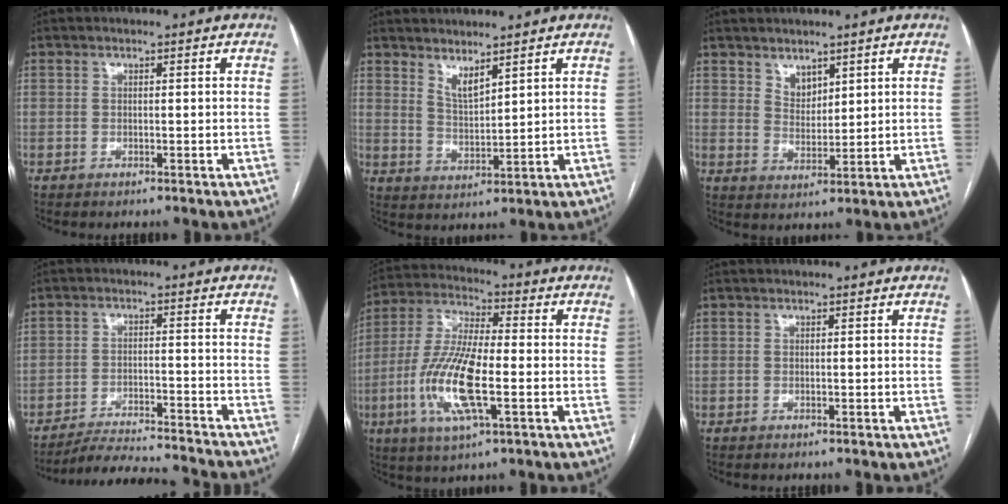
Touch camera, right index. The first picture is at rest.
{"total": 3.7, "force": [3.0, 0.6, 2.0], "torque": [-0.041, -0.016, 0.064]}
{"total": 3.6, "force": [2.6, 2.0, 1.4], "torque": [-0.024, -0.004, 0.056]}
{"total": 12.0, "force": [-11.7, 0.0, 2.7], "torque": [-0.034, -0.005, -0.173]}
{"total": 13.6, "force": [-3.7, 2.9, 12.8], "torque": [-0.273, -0.008, -0.070]}
{"total": 0.0}